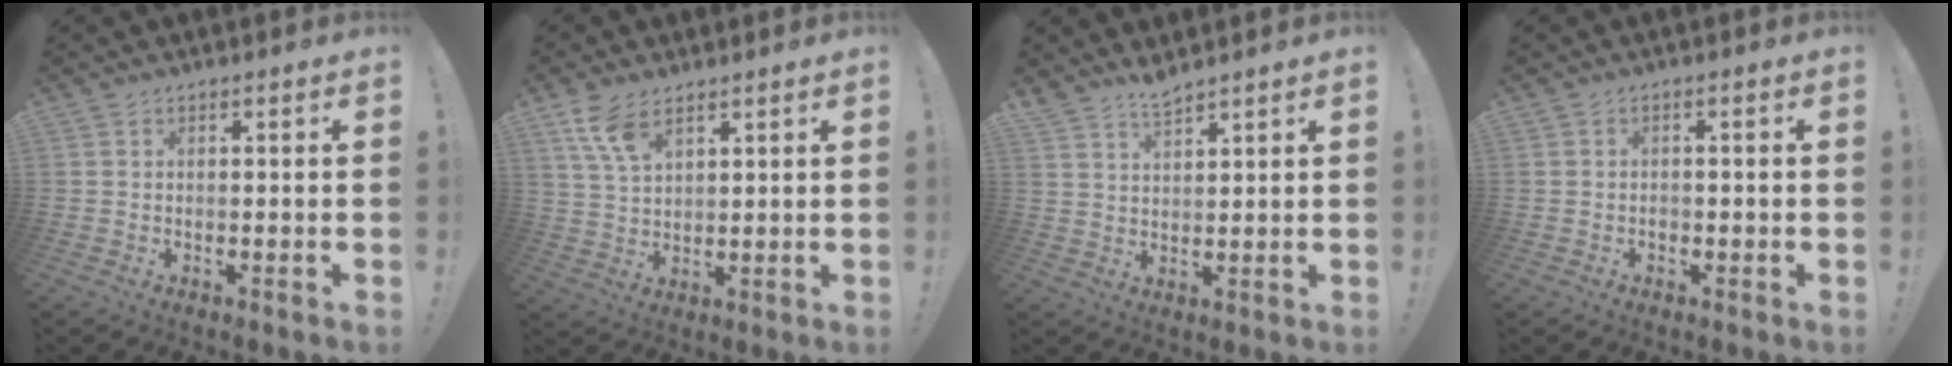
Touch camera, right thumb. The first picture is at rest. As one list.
[{"total": 8.2, "force": [5.2, 3.8, 5.0], "torque": [-0.093, -0.023, 0.101]}, {"total": 4.1, "force": [4.0, 0.4, 1.1], "torque": [-0.024, -0.026, 0.073]}, {"total": 1.2, "force": [-0.9, 0.6, 0.5], "torque": [-0.011, 0.003, -0.015]}]